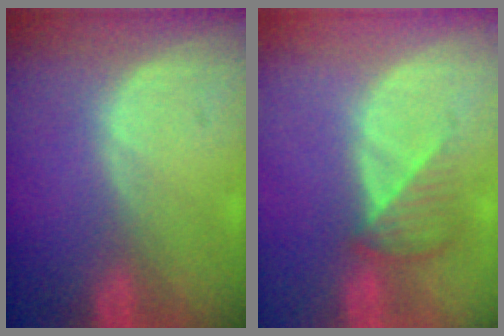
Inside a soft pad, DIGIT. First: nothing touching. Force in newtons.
{"total": 3.5, "press": 3.5, "slide": 0.4}